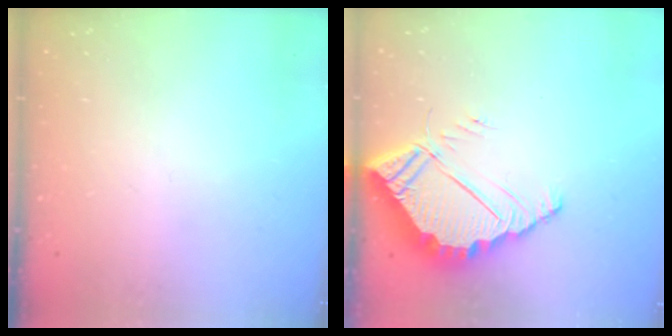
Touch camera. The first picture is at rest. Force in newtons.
{"total": 7.3, "press": 7.3, "slide": 0.3}